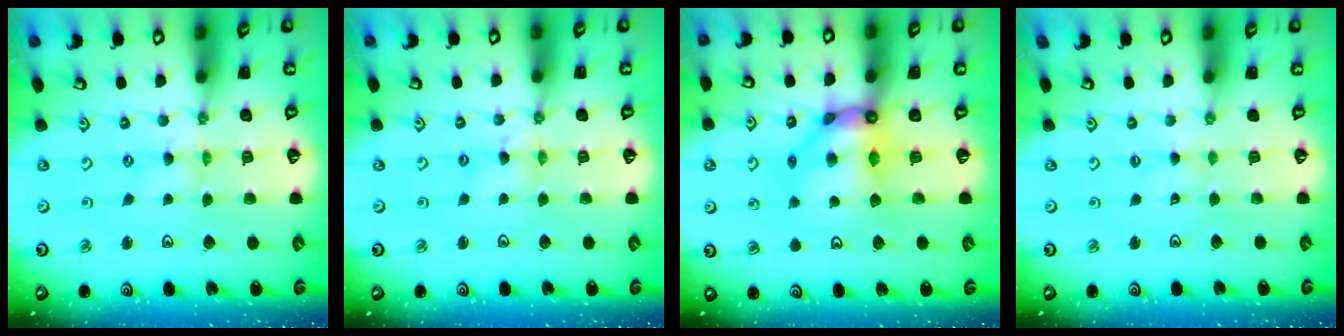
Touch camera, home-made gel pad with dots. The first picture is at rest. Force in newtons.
{"total": 3.0, "press": 3.0, "slide": 0.3}
{"total": 10.9, "press": 10.9, "slide": 1.1}
{"total": 0.0}